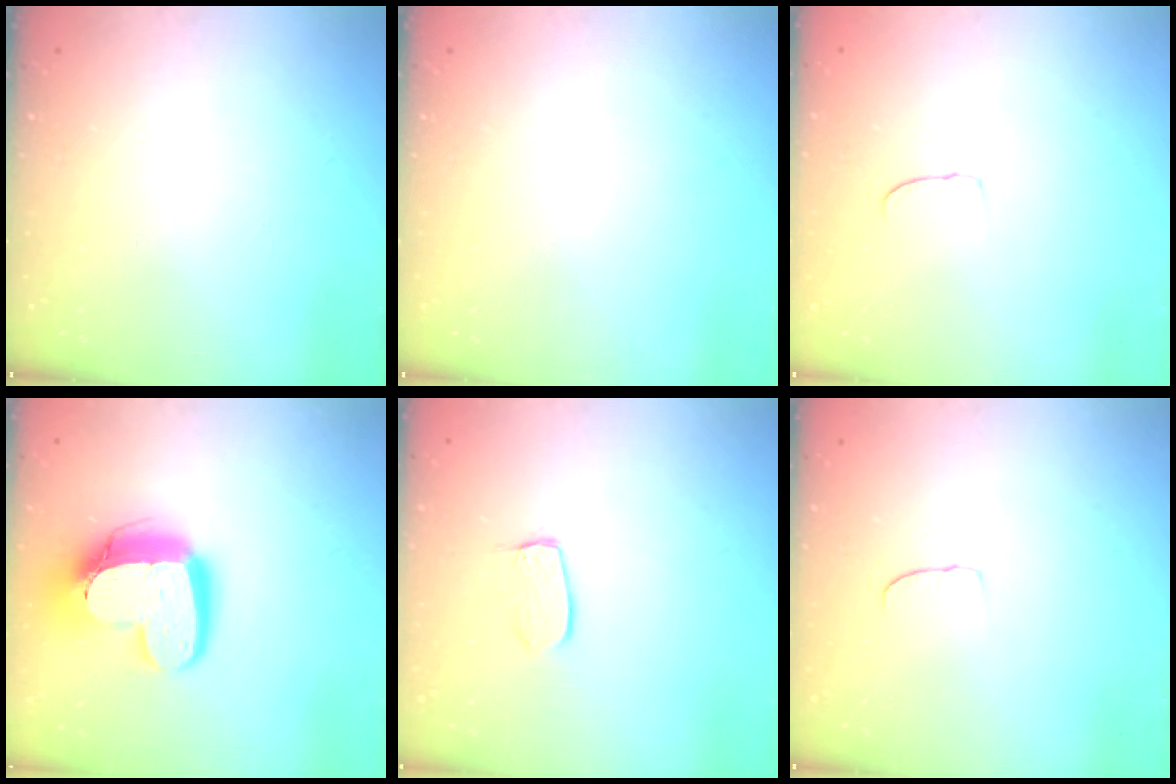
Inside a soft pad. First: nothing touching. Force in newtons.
{"total": 0.0}
{"total": 3.3, "press": 3.3, "slide": 0.3}
{"total": 18.9, "press": 18.8, "slide": 1.6}
{"total": 6.9, "press": 6.9, "slide": 0.2}
{"total": 3.3, "press": 3.3, "slide": 0.3}